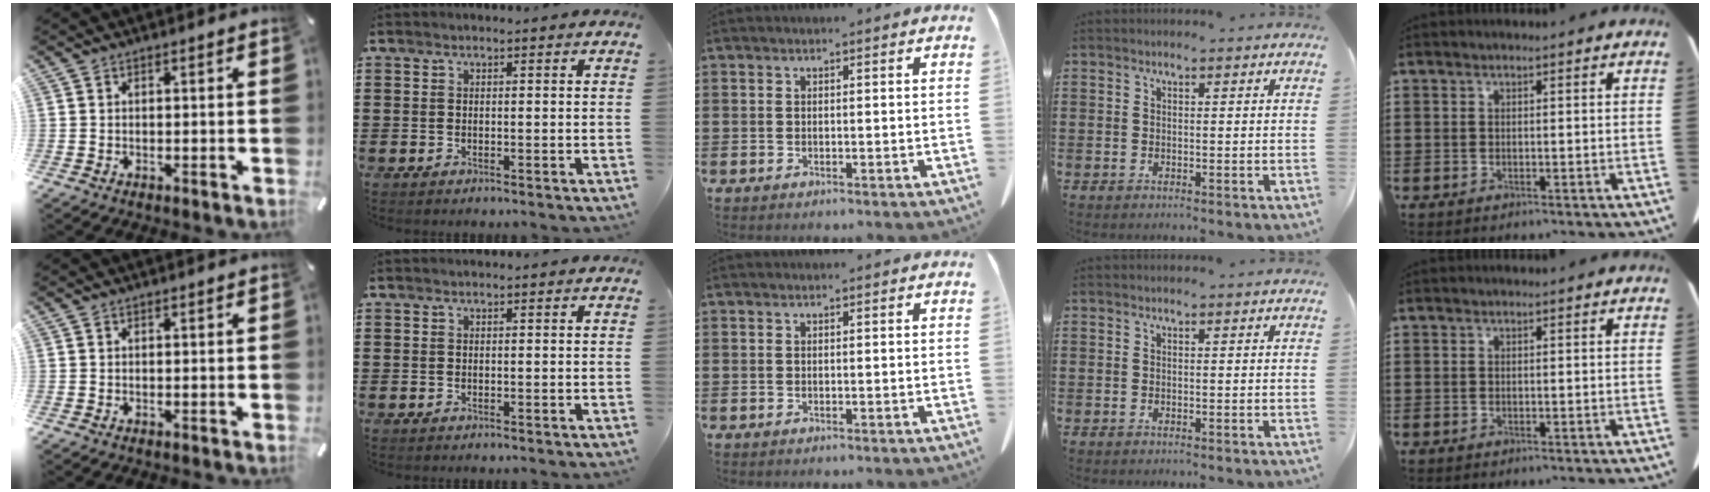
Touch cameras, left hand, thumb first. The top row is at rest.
{}